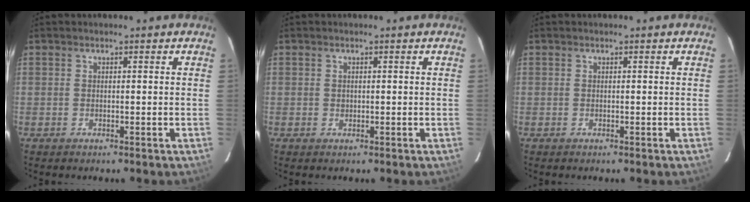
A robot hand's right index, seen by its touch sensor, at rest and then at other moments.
{"total": 0.6, "force": [0.1, 0.6, 0.1], "torque": [0.001, 0.002, 0.002]}
{"total": 0.0}